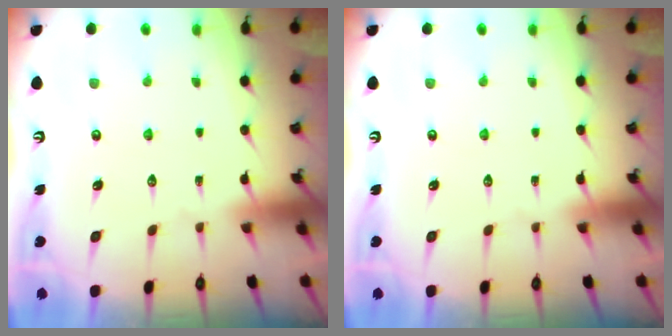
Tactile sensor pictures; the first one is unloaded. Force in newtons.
{"total": 0.0}